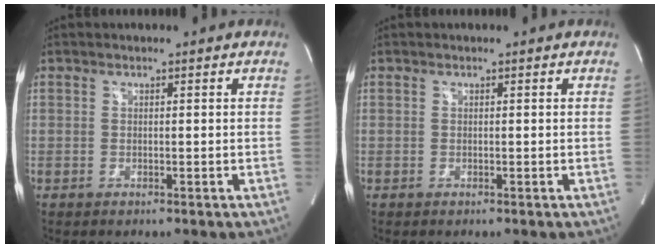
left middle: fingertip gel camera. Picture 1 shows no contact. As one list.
[{"total": 0.0}]